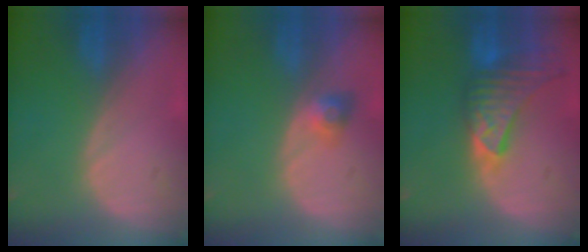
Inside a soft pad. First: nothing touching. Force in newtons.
{"total": 3.0, "press": 2.7, "slide": 1.3}
{"total": 9.0, "press": 8.2, "slide": 3.8}